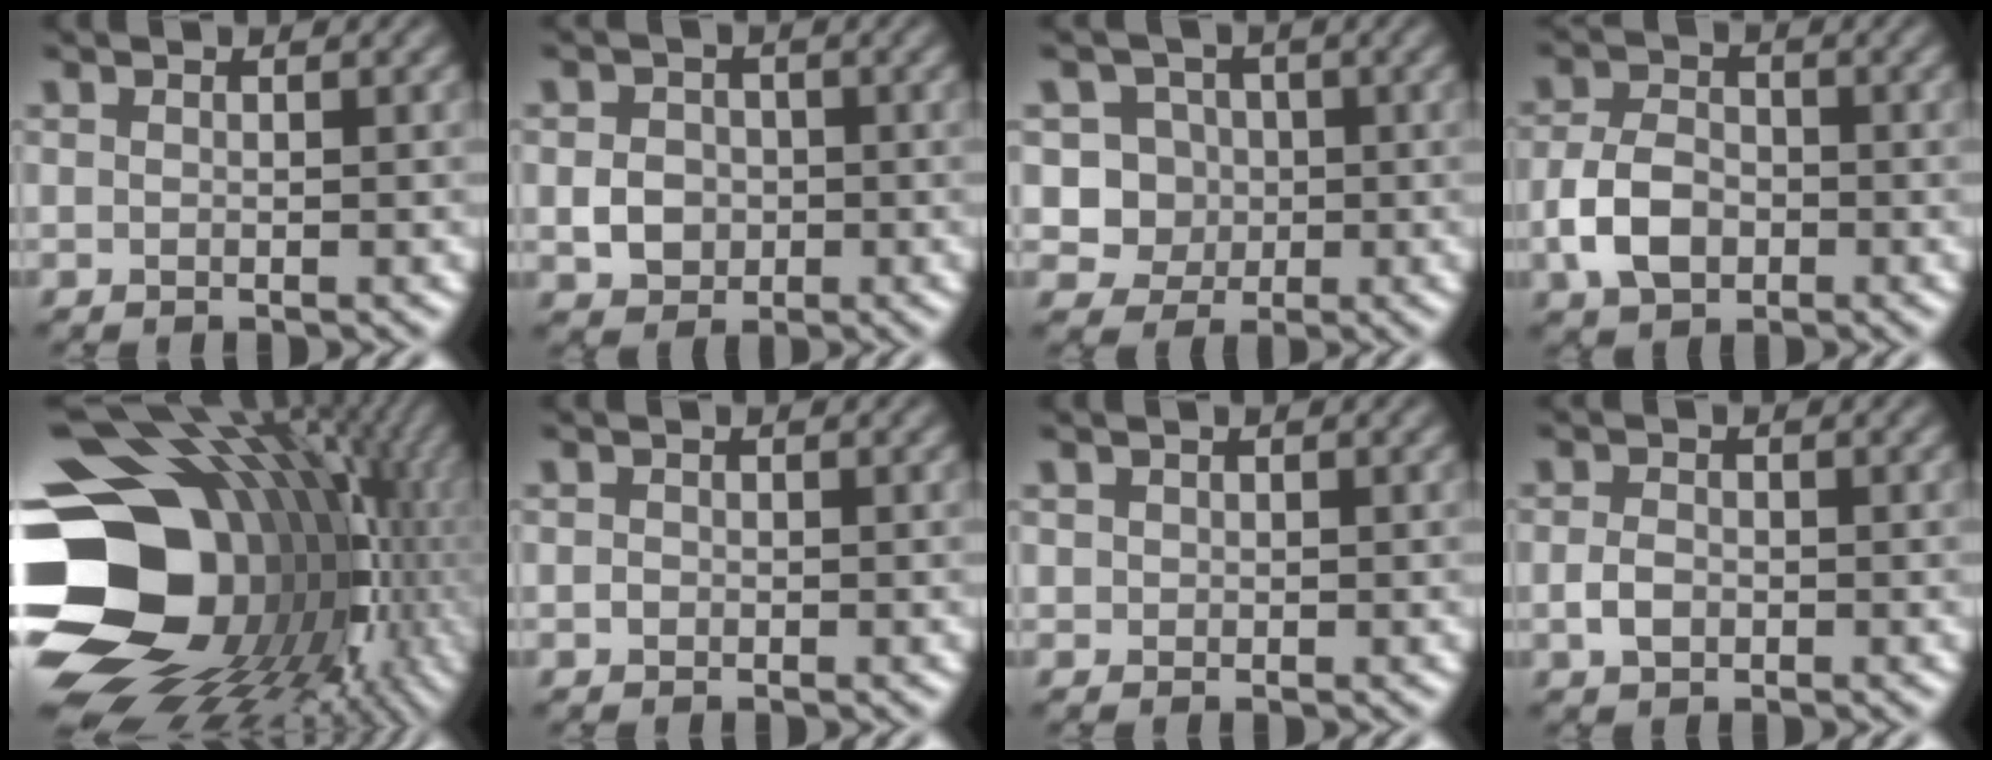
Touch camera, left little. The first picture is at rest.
{"total": 2.9, "force": [-0.4, 2.5, 1.4], "torque": [-0.022, -0.001, -0.012]}
{"total": 4.2, "force": [0.0, 4.0, 1.4], "torque": [-0.007, 0.006, -0.012]}
{"total": 4.5, "force": [-1.4, 3.1, 2.9], "torque": [-0.060, 0.001, -0.033]}
{"total": 19.7, "force": [-0.7, 15.7, 11.9], "torque": [-0.221, -0.004, 0.006]}
{"total": 0.5, "force": [-0.2, 0.5, 0.2], "torque": [-0.002, -0.002, -0.005]}
{"total": 0.6, "force": [0.2, 0.5, 0.1], "torque": [0.003, -0.003, 0.002]}
{"total": 1.8, "force": [-0.5, 1.3, 1.2], "torque": [-0.026, 0.000, -0.013]}